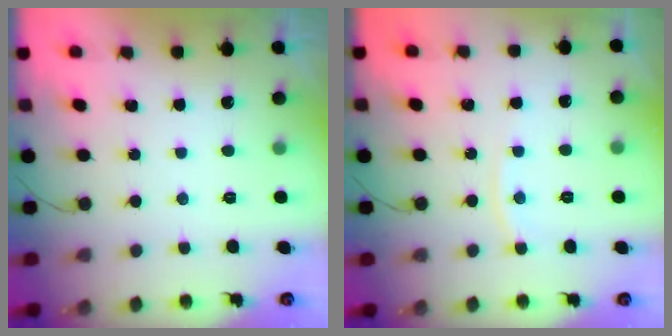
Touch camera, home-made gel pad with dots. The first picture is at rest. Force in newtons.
{"total": 5.0, "press": 4.9, "slide": 0.7}